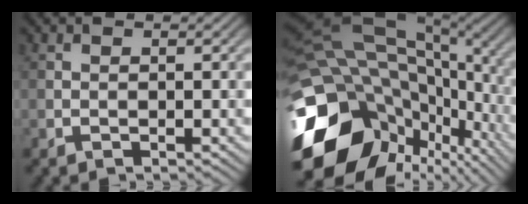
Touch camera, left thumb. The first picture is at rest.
{"total": 18.6, "force": [-5.9, 13.3, 11.6], "torque": [-0.264, -0.014, -0.087]}